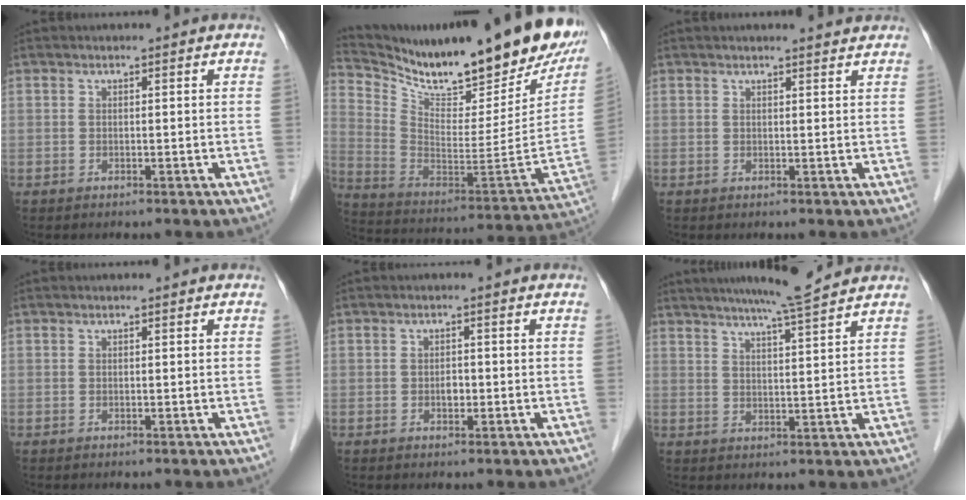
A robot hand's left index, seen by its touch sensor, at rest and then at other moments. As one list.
[{"total": 29.1, "force": [24.2, 4.8, 15.5], "torque": [-0.266, -0.072, 0.354]}, {"total": 3.3, "force": [3.2, 0.1, 0.9], "torque": [-0.017, 0.007, 0.035]}, {"total": 0.0}, {"total": 1.3, "force": [-0.4, 0.8, 1.0], "torque": [-0.017, 0.002, -0.005]}, {"total": 8.3, "force": [7.3, -1.1, 3.8], "torque": [-0.067, 0.002, 0.110]}]